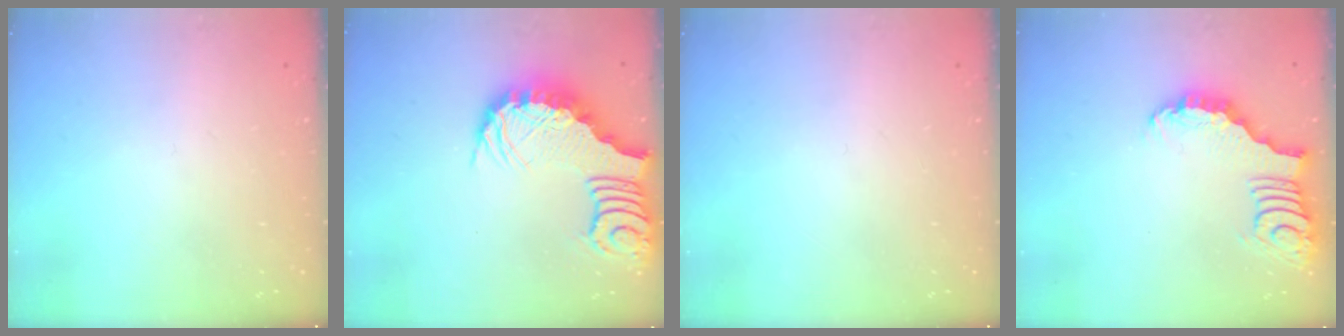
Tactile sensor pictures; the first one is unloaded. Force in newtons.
{"total": 3.9, "press": 3.8, "slide": 0.7}
{"total": 0.0}
{"total": 2.8, "press": 2.7, "slide": 0.5}